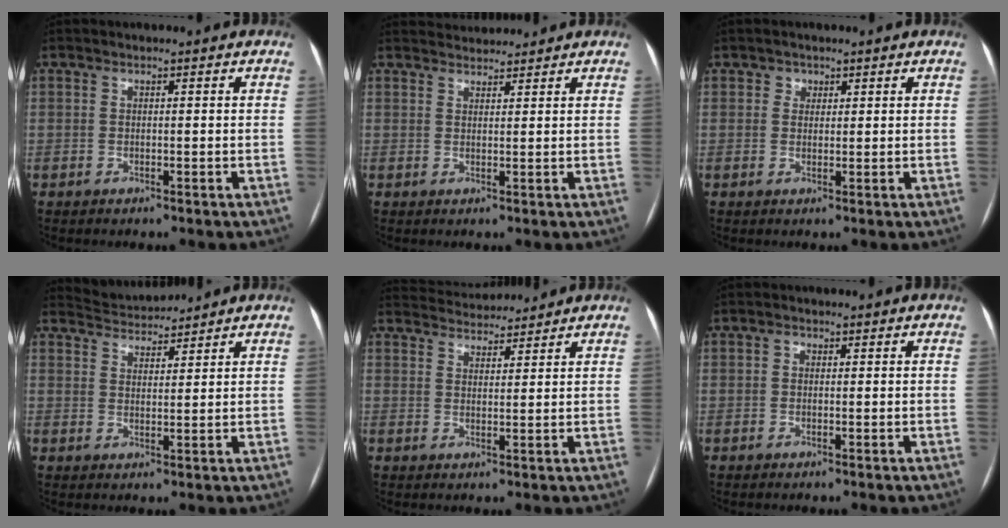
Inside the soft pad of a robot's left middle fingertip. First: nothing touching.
{"total": 3.5, "force": [3.5, 0.4, -0.1], "torque": [-0.006, 0.025, 0.058]}
{"total": 1.5, "force": [0.8, 1.3, 0.1], "torque": [0.006, -0.002, 0.007]}
{"total": 4.5, "force": [4.5, 0.1, -0.4], "torque": [-0.004, 0.017, 0.079]}
{"total": 6.7, "force": [6.6, 0.9, 0.6], "torque": [-0.015, 0.024, 0.099]}
{"total": 0.6, "force": [0.1, 0.5, 0.3], "torque": [-0.004, 0.001, 0.000]}